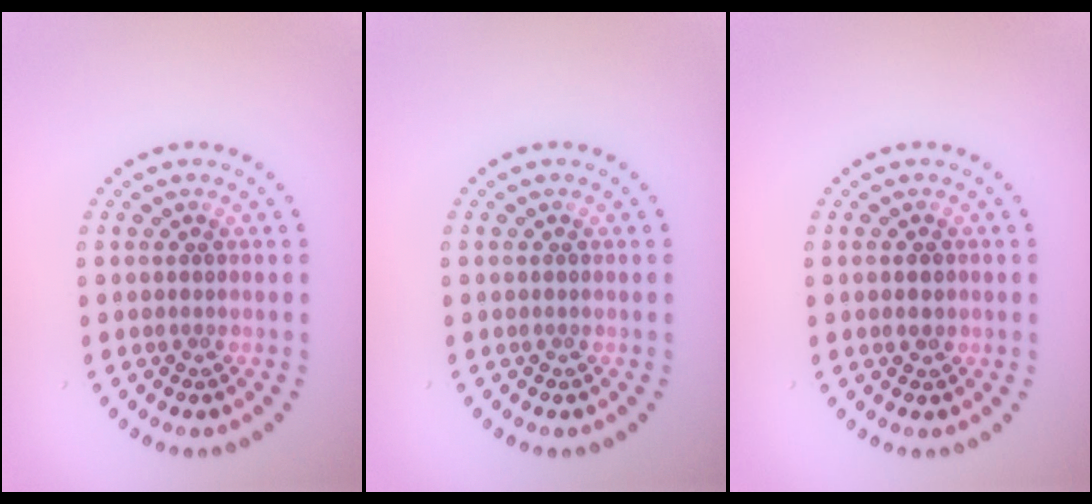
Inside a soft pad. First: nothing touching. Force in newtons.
{"total": 0.0}
{"total": 1.8, "press": 1.8, "slide": 0.1}